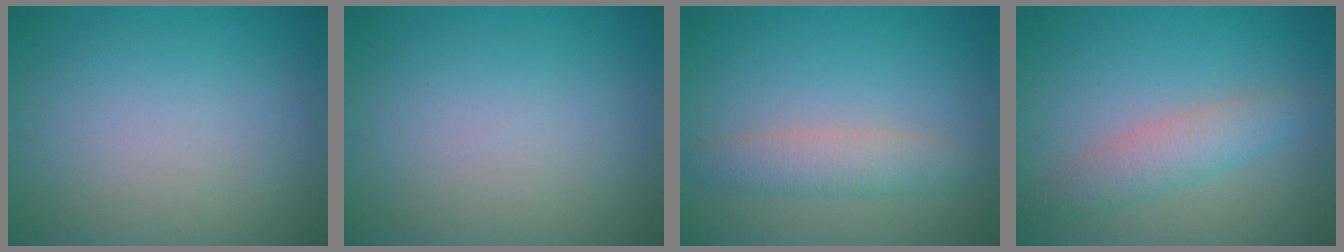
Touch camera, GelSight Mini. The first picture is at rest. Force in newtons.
{"total": 0.0}
{"total": 3.0, "press": 3.0, "slide": 0.0}
{"total": 3.3, "press": 3.3, "slide": 0.1}